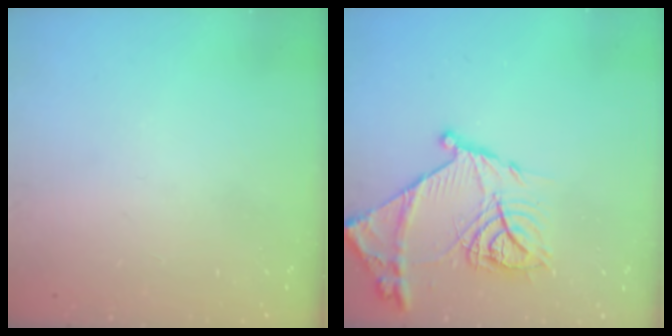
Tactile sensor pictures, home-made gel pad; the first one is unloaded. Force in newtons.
{"total": 18.9, "press": 18.8, "slide": 1.8}